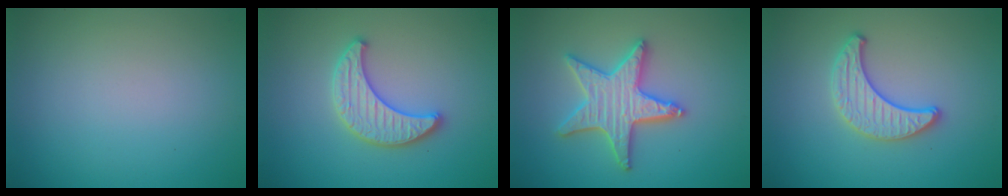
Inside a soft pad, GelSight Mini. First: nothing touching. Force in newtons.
{"total": 3.5, "press": 3.4, "slide": 0.6}
{"total": 4.5, "press": 4.4, "slide": 0.8}
{"total": 3.0, "press": 2.8, "slide": 0.9}